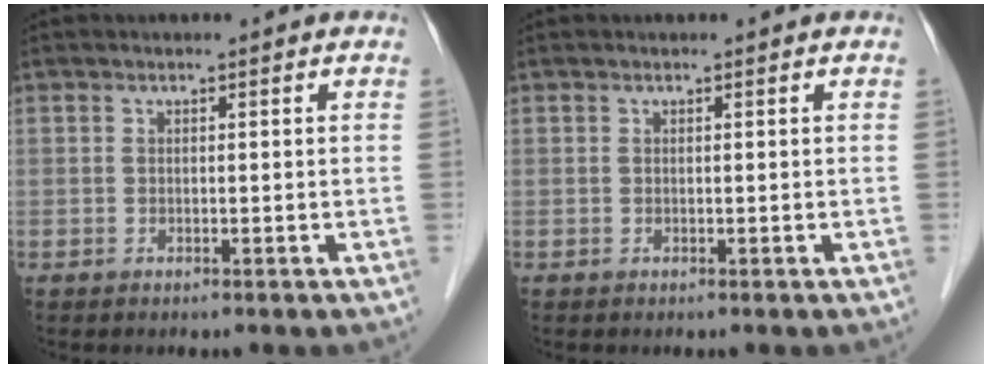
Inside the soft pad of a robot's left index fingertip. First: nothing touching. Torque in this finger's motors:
{"motor_torque": [0.03, 0.01, 0.00, 0.00]}